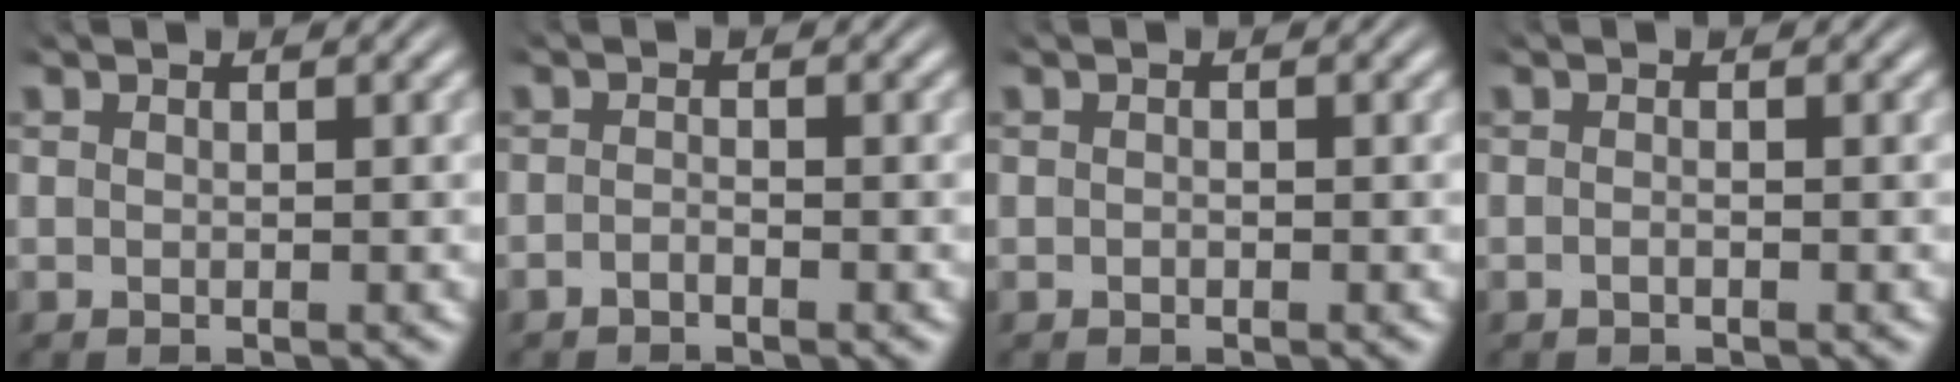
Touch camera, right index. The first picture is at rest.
{"total": 1.2, "force": [-1.2, 0.2, 0.1], "torque": [-0.005, -0.006, -0.022]}
{"total": 0.0}
{"total": 0.6, "force": [-0.5, 0.0, 0.3], "torque": [-0.005, 0.002, -0.012]}